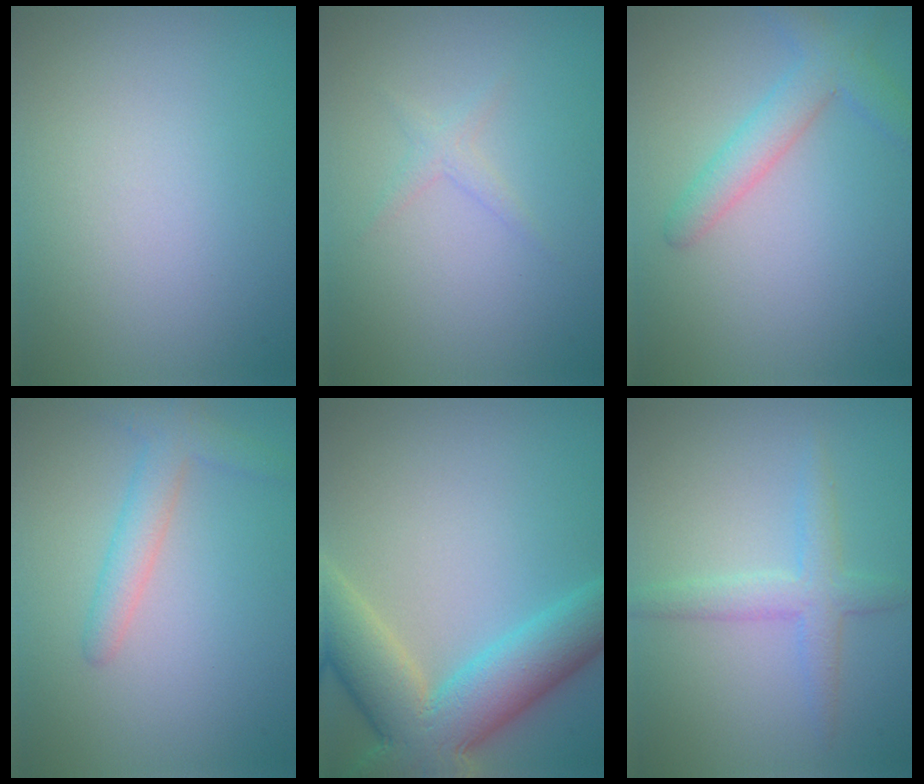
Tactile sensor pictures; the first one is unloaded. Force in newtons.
{"total": 1.1, "press": 1.1, "slide": 0.1}
{"total": 2.2, "press": 2.2, "slide": 0.2}
{"total": 2.1, "press": 2.1, "slide": 0.2}
{"total": 10.0, "press": 10.0, "slide": 0.7}
{"total": 2.8, "press": 2.8, "slide": 0.1}